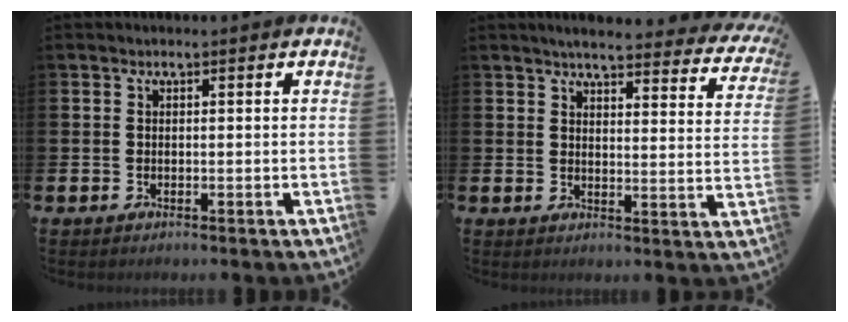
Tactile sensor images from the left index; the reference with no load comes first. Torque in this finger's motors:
{"motor_torque": [1.00, -1.14, 0.52, 0.13]}